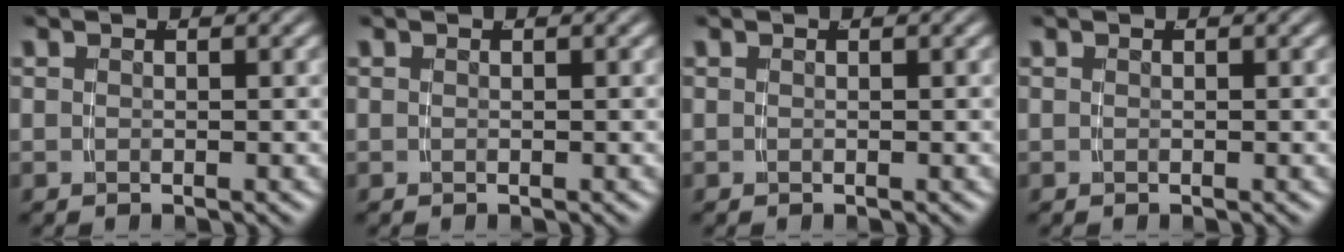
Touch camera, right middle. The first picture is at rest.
{"total": 0.0}
{"total": 0.0}
{"total": 0.0}